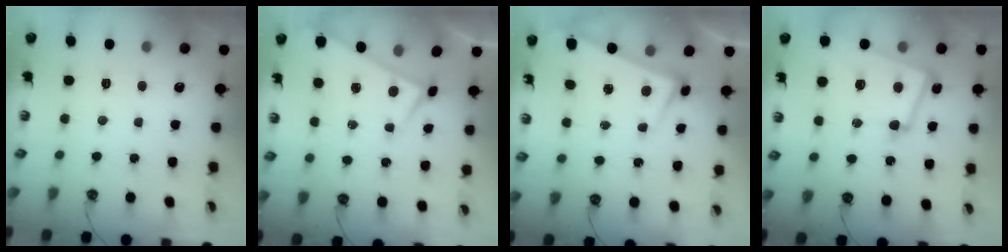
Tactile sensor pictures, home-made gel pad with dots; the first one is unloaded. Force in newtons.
{"total": 0.0}
{"total": 3.3, "press": 3.2, "slide": 1.0}
{"total": 11.1, "press": 10.8, "slide": 2.4}